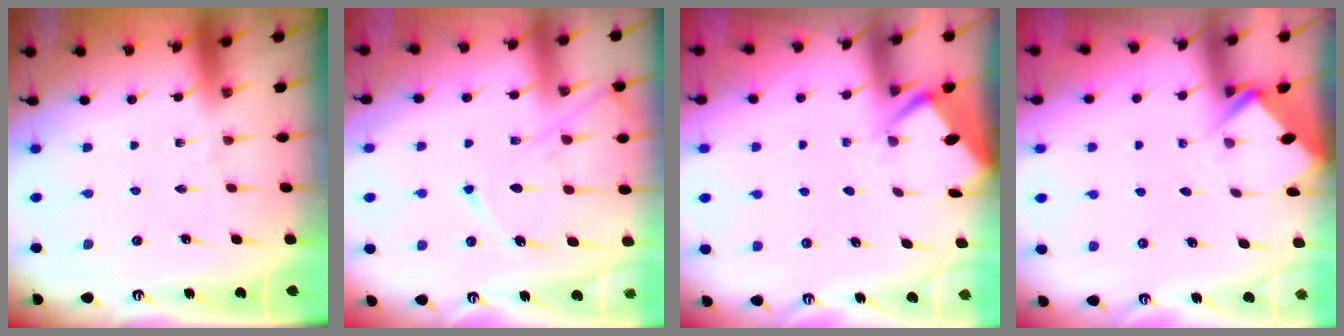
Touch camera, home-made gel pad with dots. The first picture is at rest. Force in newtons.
{"total": 11.8, "press": 11.8, "slide": 1.1}
{"total": 2.8, "press": 2.8, "slide": 0.3}
{"total": 2.7, "press": 2.7, "slide": 0.2}